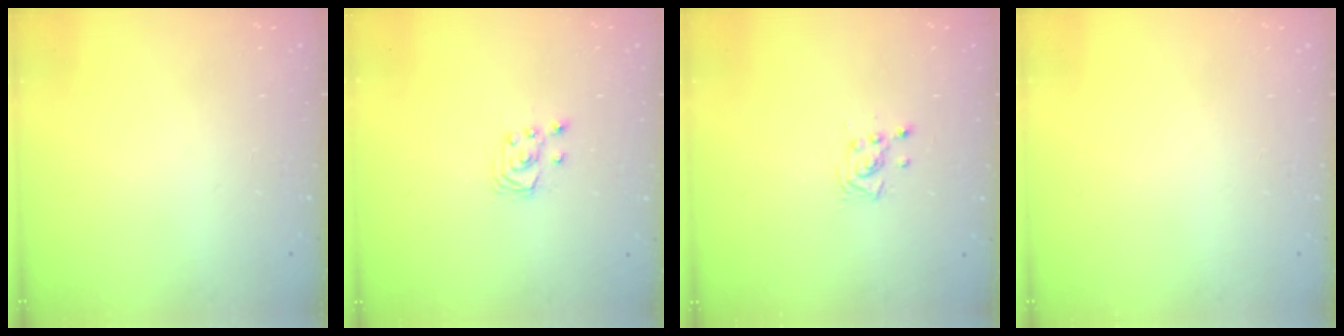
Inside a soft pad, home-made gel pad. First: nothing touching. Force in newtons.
{"total": 3.0, "press": 3.0, "slide": 0.3}
{"total": 3.0, "press": 2.9, "slide": 0.5}
{"total": 0.0}